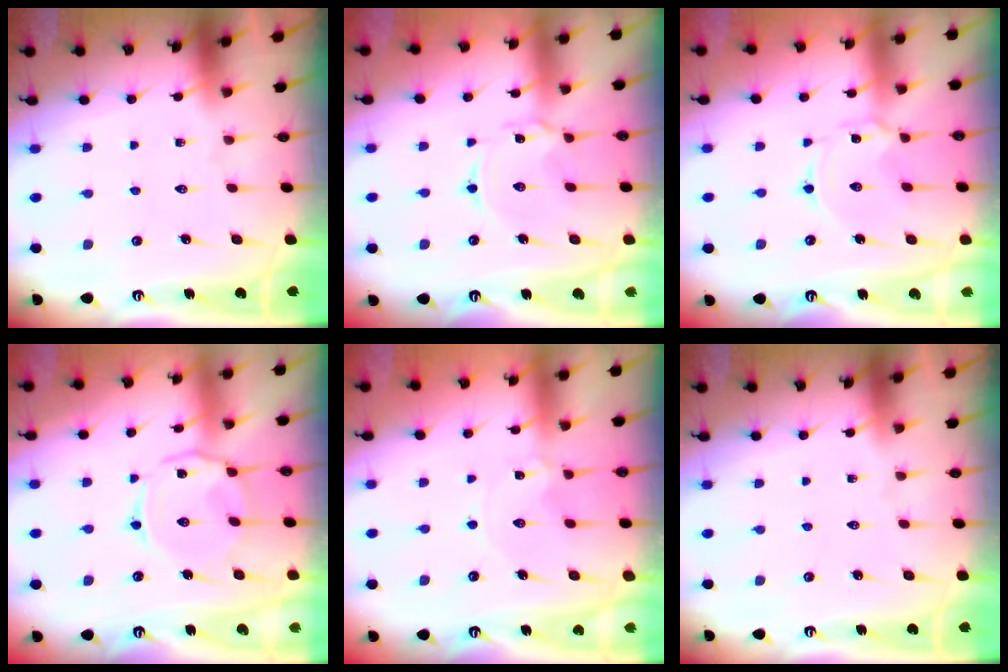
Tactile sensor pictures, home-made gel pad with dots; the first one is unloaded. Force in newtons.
{"total": 2.6, "press": 2.6, "slide": 0.3}
{"total": 1.8, "press": 1.7, "slide": 0.1}
{"total": 6.6, "press": 6.5, "slide": 0.6}
{"total": 0.0}
{"total": 0.0}